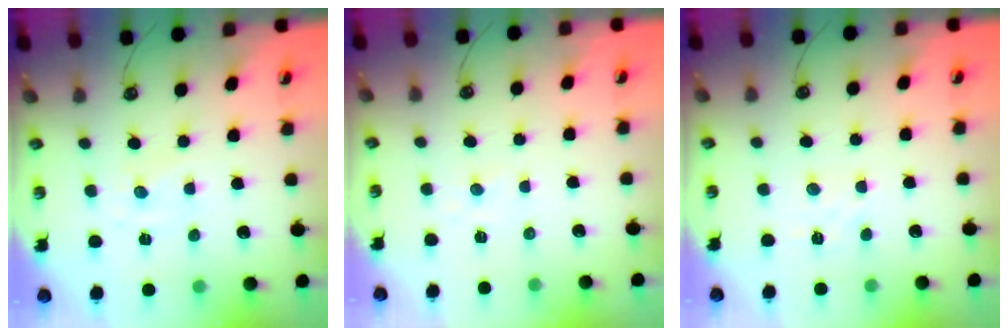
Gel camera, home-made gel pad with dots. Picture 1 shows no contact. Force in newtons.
{"total": 1.4, "press": 1.4, "slide": 0.2}
{"total": 2.5, "press": 2.4, "slide": 0.6}